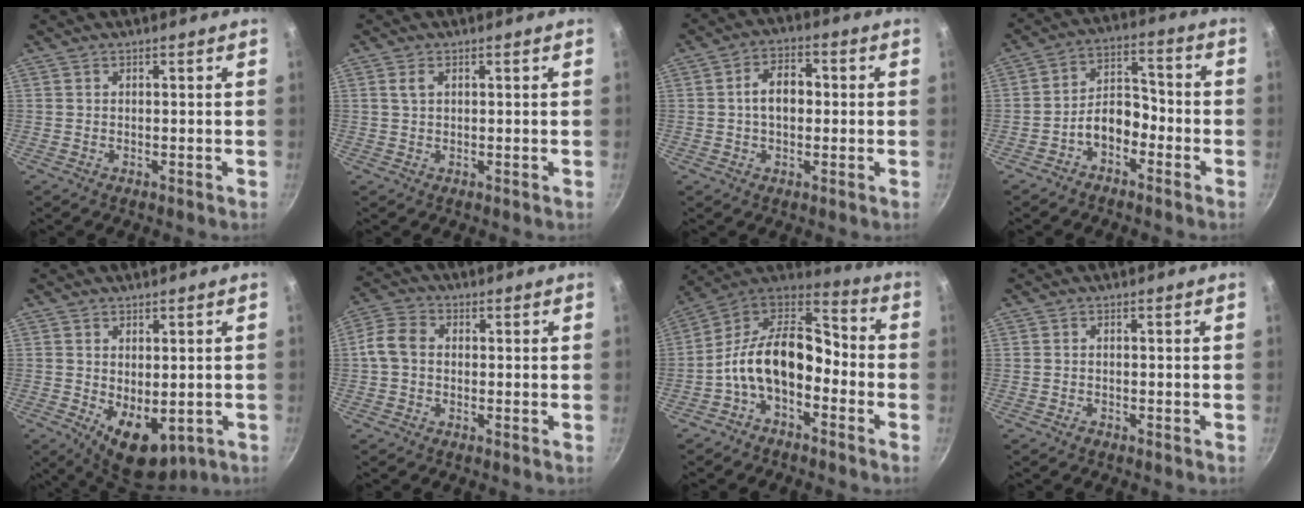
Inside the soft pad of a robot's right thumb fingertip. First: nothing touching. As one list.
[{"total": 1.7, "force": [0.6, 1.0, 1.3], "torque": [-0.029, 0.006, 0.015]}, {"total": 7.0, "force": [0.2, 4.5, 5.4], "torque": [-0.077, 0.020, -0.004]}, {"total": 8.0, "force": [-3.4, 5.0, 5.2], "torque": [-0.070, 0.048, -0.070]}, {"total": 10.7, "force": [-3.0, 5.9, 8.4], "torque": [-0.110, -0.008, -0.023]}, {"total": 5.8, "force": [-0.1, 4.4, 3.8], "torque": [-0.073, 0.018, -0.011]}, {"total": 15.5, "force": [-3.9, 9.1, 11.9], "torque": [-0.185, 0.078, -0.079]}, {"total": 0.8, "force": [-0.6, 0.4, 0.3], "torque": [-0.007, 0.002, -0.012]}]